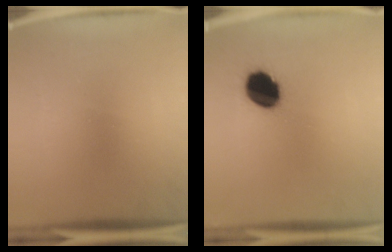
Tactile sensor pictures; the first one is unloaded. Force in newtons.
{"total": 11.7}